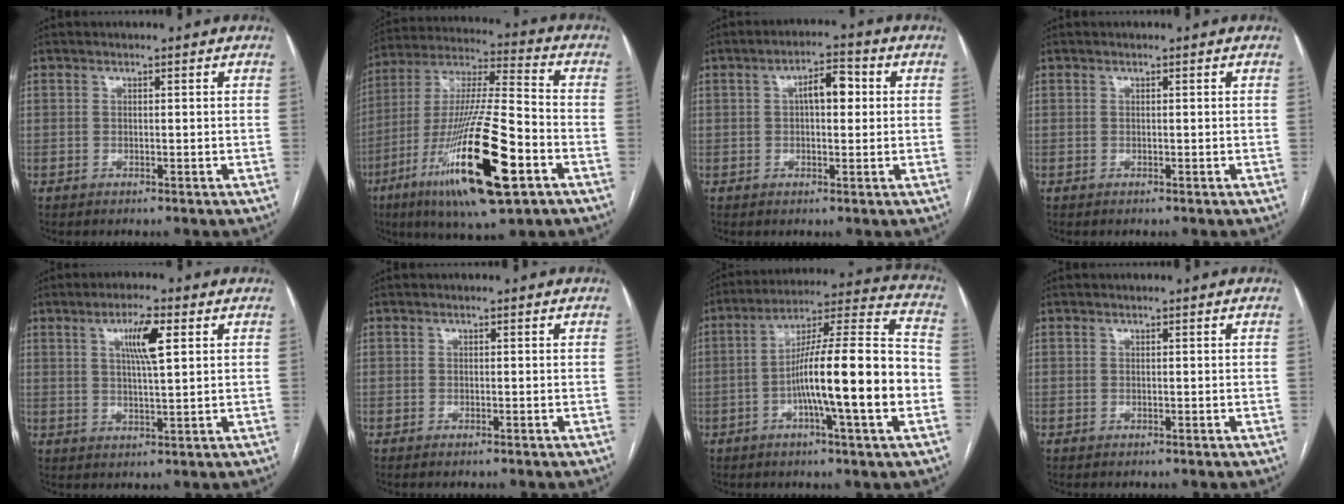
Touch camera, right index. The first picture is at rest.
{"total": 23.3, "force": [-9.8, 3.0, 21.0], "torque": [-0.401, -0.036, -0.167]}
{"total": 5.1, "force": [0.9, 2.0, 4.6], "torque": [-0.074, 0.020, 0.013]}
{"total": 0.0}
{"total": 6.1, "force": [2.3, 0.6, 5.6], "torque": [-0.100, 0.002, 0.040]}
{"total": 0.5, "force": [-0.4, -0.1, 0.3], "torque": [-0.007, -0.002, -0.007]}
{"total": 18.4, "force": [-4.1, 0.8, 17.9], "torque": [-0.287, 0.014, -0.068]}
{"total": 0.0}